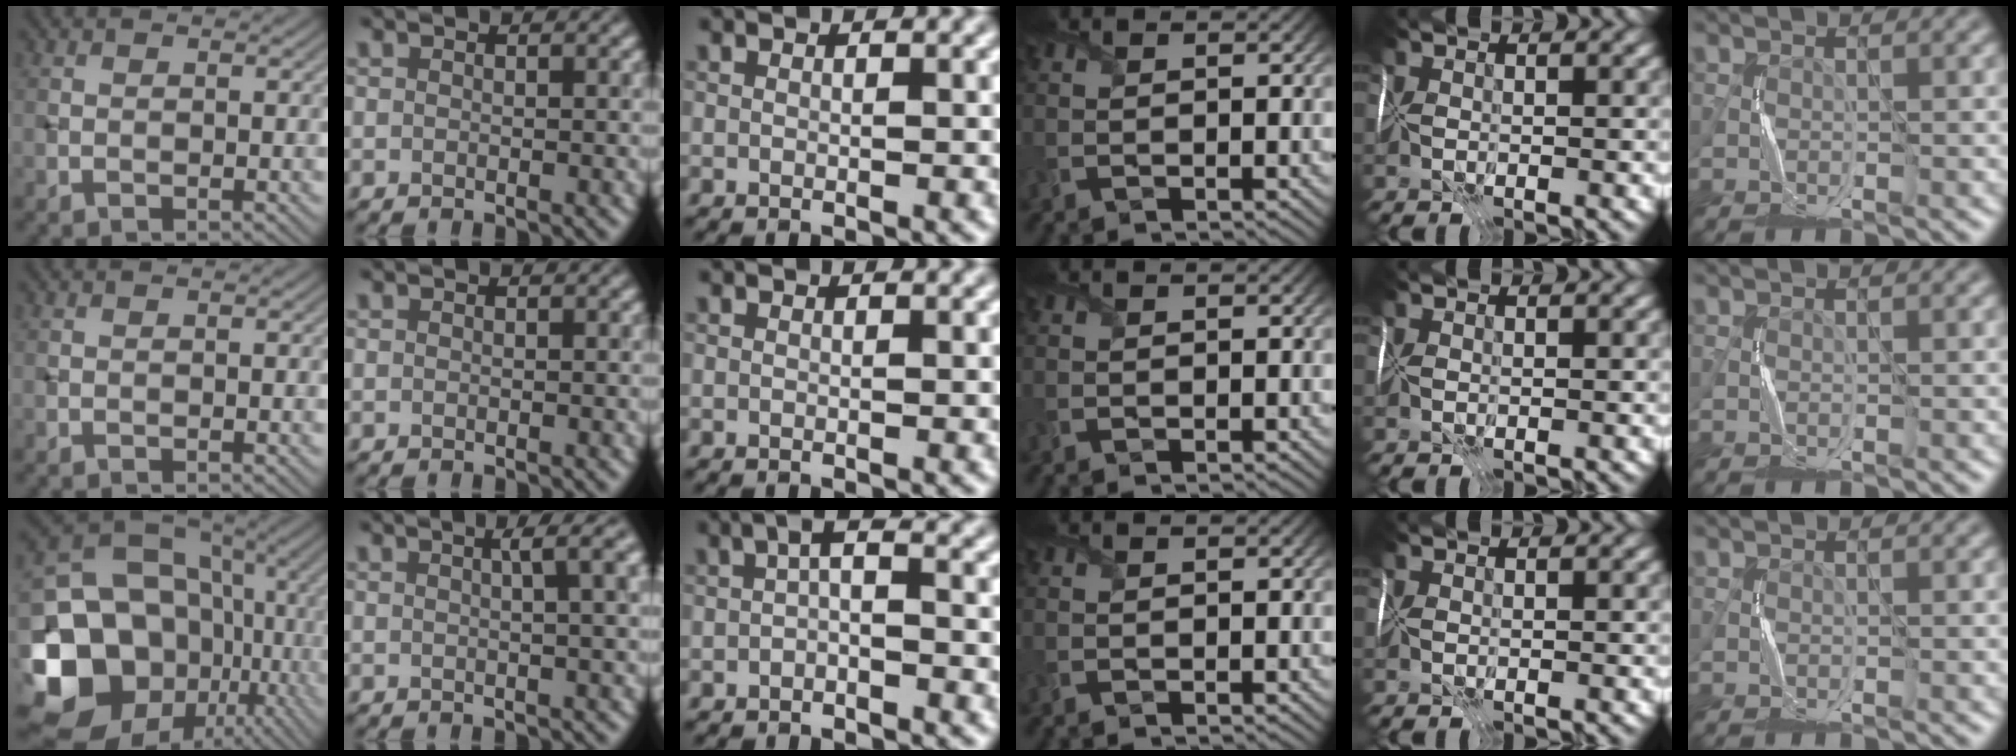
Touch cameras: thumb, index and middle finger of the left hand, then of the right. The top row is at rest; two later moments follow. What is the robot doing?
{"motion": "fold", "object": "wrapping paper"}